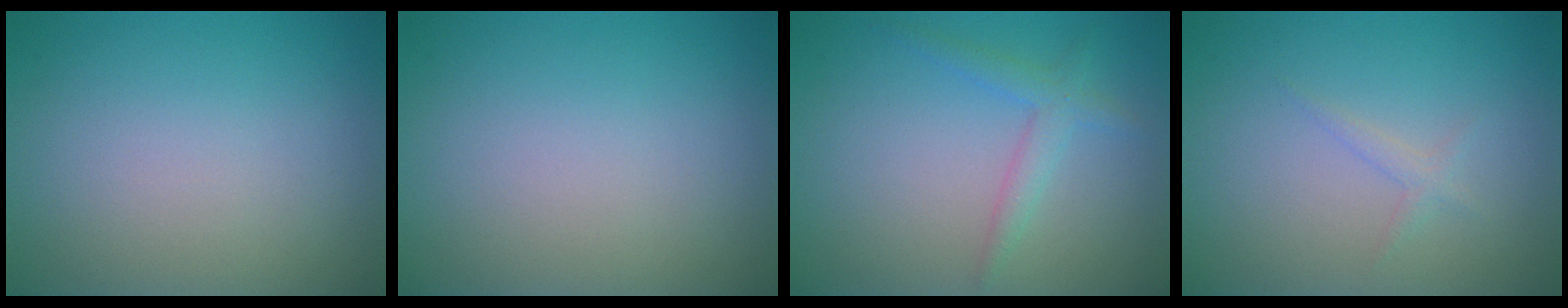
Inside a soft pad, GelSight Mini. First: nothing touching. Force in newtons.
{"total": 0.0}
{"total": 2.0, "press": 2.0, "slide": 0.1}
{"total": 0.9, "press": 0.9, "slide": 0.1}